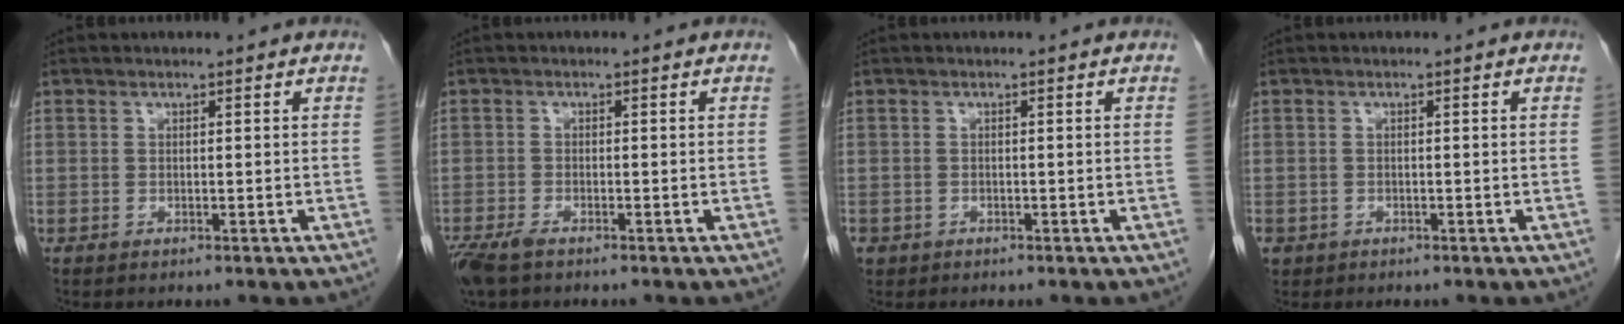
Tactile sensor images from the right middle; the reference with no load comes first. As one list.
[{"total": 4.4, "force": [-3.2, 1.4, 2.6], "torque": [-0.056, -0.011, -0.058]}, {"total": 1.7, "force": [-1.0, 1.3, 0.4], "torque": [-0.014, 0.000, -0.015]}, {"total": 1.8, "force": [-1.0, 1.4, 0.4], "torque": [-0.015, 0.000, -0.015]}]